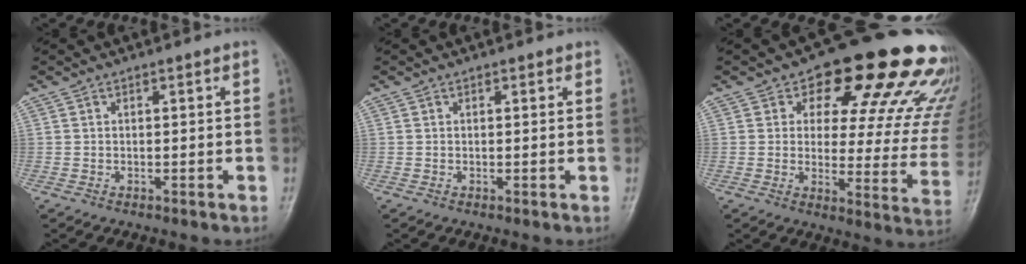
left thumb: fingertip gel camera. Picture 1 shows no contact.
{"total": 0.5, "force": [0.4, 0.3, 0.2], "torque": [0.001, -0.002, 0.000]}
{"total": 23.1, "force": [14.9, 9.9, 14.6], "torque": [-0.132, -0.064, 0.177]}